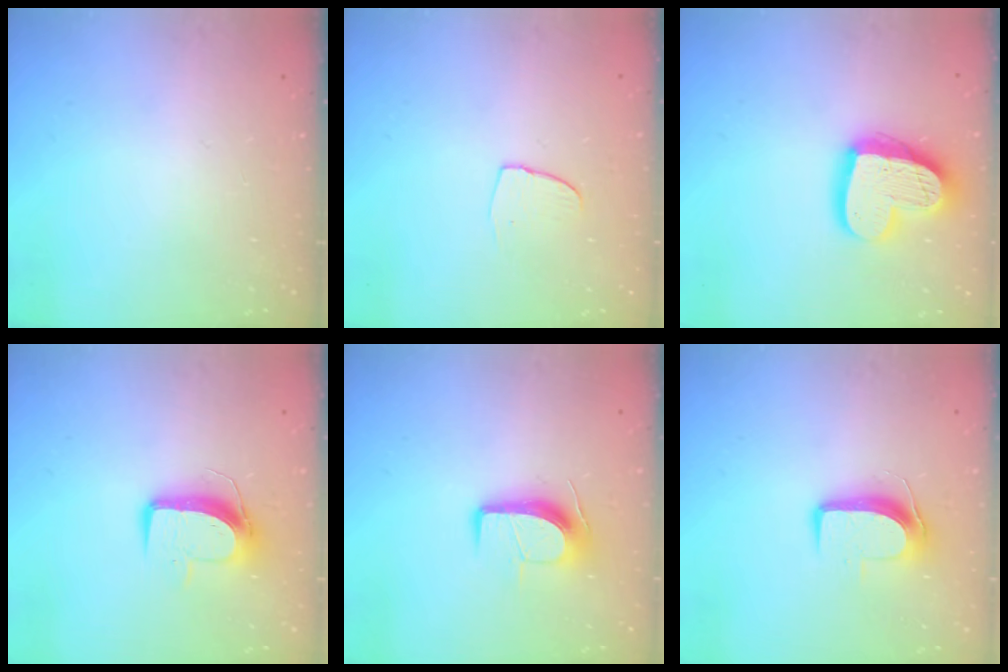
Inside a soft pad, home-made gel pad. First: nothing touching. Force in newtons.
{"total": 4.2, "press": 4.2, "slide": 0.3}
{"total": 20.0, "press": 20.0, "slide": 1.7}
{"total": 8.9, "press": 8.9, "slide": 0.7}
{"total": 9.9, "press": 9.9, "slide": 0.6}
{"total": 9.1, "press": 9.0, "slide": 1.1}